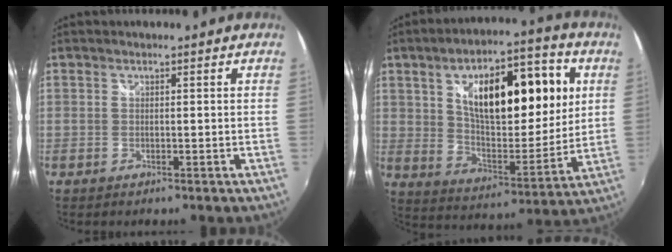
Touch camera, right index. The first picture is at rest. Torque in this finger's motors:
{"motor_torque": [1.66, 0.48, 0.67, 0.12]}